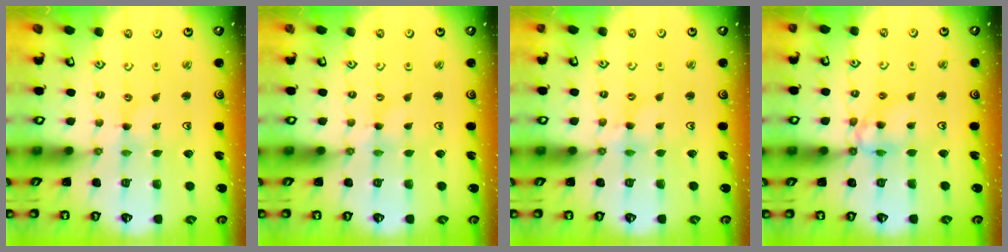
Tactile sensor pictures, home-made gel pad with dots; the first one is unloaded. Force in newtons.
{"total": 0.0}
{"total": 3.0, "press": 3.0, "slide": 0.4}
{"total": 8.6, "press": 8.5, "slide": 1.0}